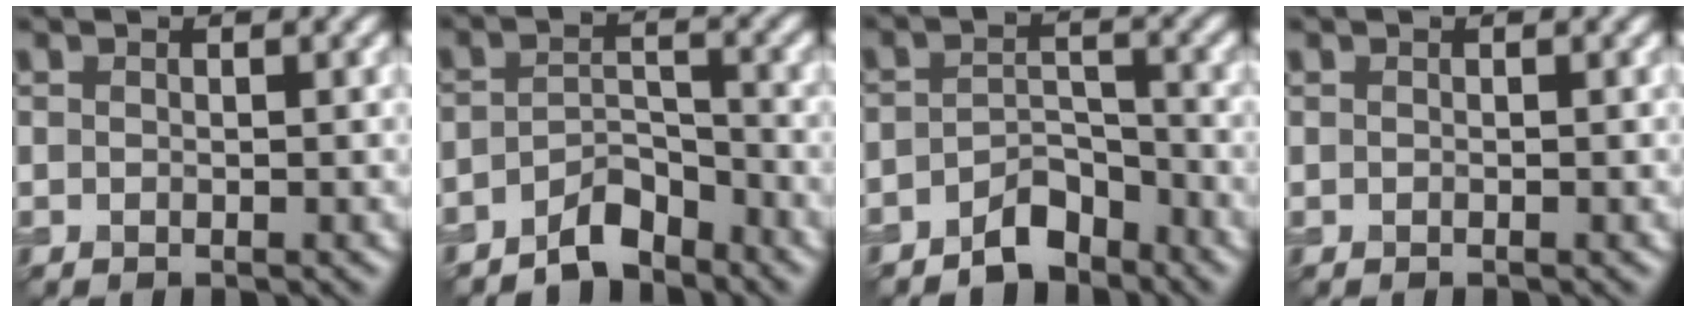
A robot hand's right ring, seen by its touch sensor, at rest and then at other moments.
{"total": 3.6, "force": [-3.0, 1.4, 1.4], "torque": [-0.020, 0.011, -0.058]}
{"total": 3.7, "force": [-2.9, 1.8, 1.5], "torque": [-0.019, 0.010, -0.054]}
{"total": 0.0}